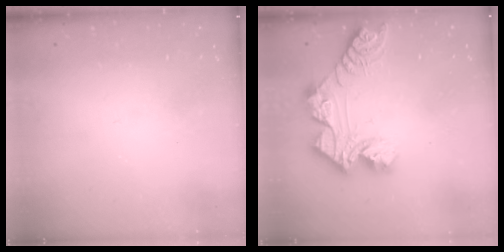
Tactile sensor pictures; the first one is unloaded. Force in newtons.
{"total": 13.7, "press": 13.7, "slide": 1.1}